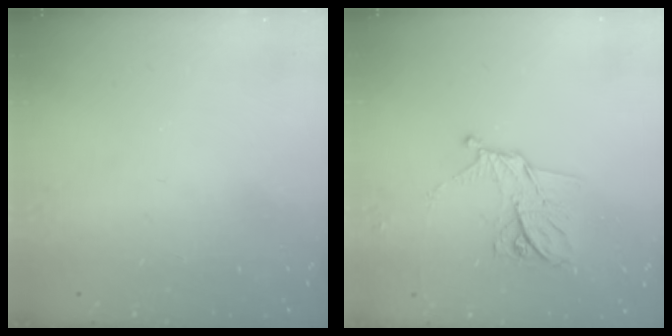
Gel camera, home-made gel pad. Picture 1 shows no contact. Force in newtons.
{"total": 11.3, "press": 11.3, "slide": 0.7}